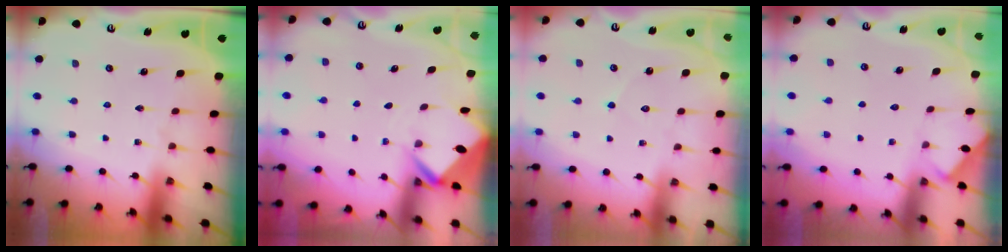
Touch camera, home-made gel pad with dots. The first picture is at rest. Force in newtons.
{"total": 3.4, "press": 3.4, "slide": 0.2}
{"total": 4.3, "press": 4.3, "slide": 0.4}
{"total": 1.9, "press": 1.9, "slide": 0.3}